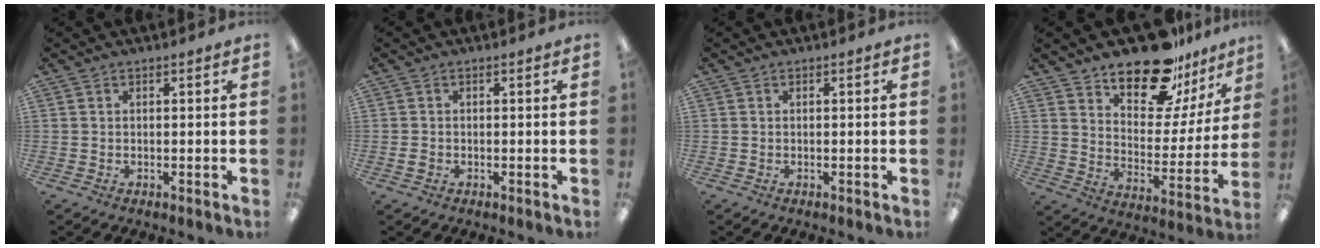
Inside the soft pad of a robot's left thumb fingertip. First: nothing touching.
{"total": 1.1, "force": [-0.3, 0.8, 0.5], "torque": [-0.009, 0.002, -0.007]}
{"total": 0.0}
{"total": 19.7, "force": [15.5, 8.2, 9.0], "torque": [-0.141, -0.107, 0.269]}